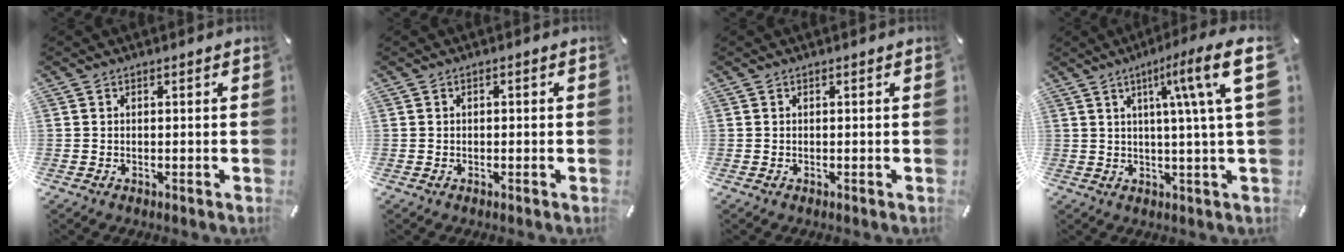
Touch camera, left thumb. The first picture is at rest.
{"total": 0.6, "force": [-0.3, 0.4, 0.4], "torque": [-0.007, -0.001, -0.005]}
{"total": 0.0}
{"total": 15.3, "force": [5.2, 0.9, 14.3], "torque": [-0.217, -0.027, 0.065]}